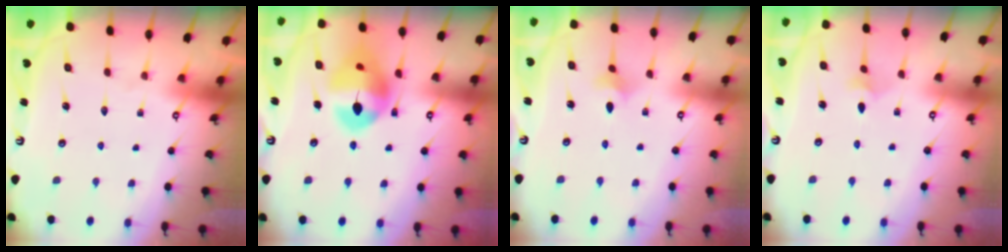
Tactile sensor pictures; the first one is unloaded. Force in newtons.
{"total": 15.1, "press": 14.9, "slide": 2.2}
{"total": 2.0, "press": 2.0, "slide": 0.4}
{"total": 2.3, "press": 2.3, "slide": 0.5}